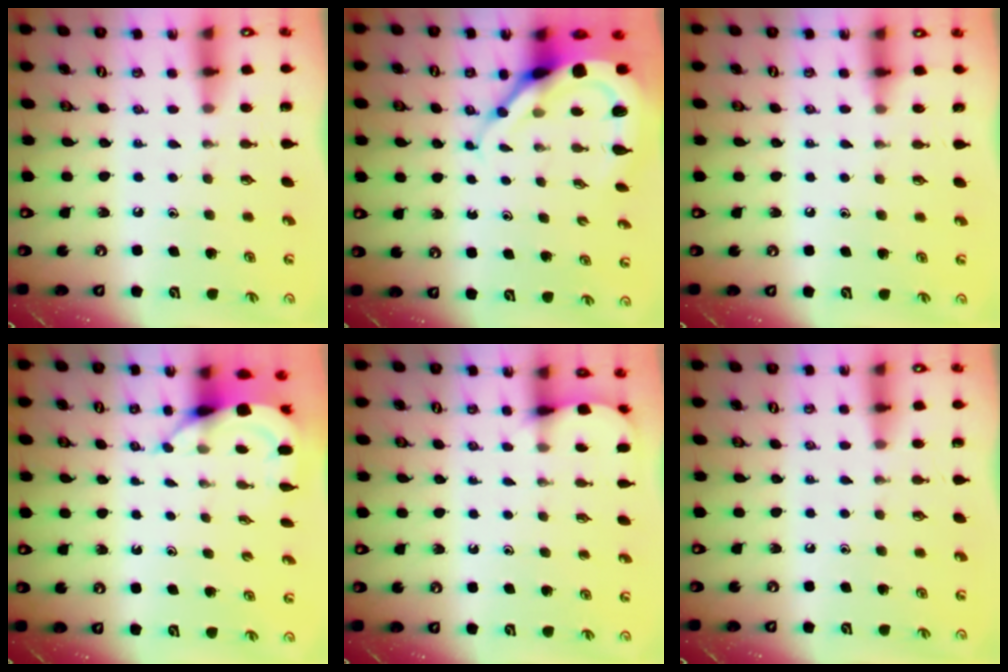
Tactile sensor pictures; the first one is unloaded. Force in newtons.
{"total": 10.3, "press": 10.3, "slide": 1.3}
{"total": 4.0, "press": 3.9, "slide": 0.5}
{"total": 4.4, "press": 4.4, "slide": 0.5}
{"total": 3.9, "press": 3.9, "slide": 0.3}
{"total": 0.0}